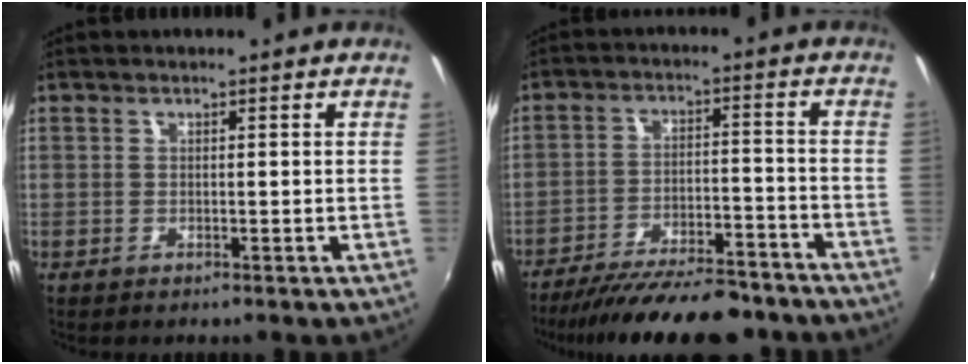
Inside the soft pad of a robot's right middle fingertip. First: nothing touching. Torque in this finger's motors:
{"motor_torque": [1.07, -1.07, 0.24, 0.11]}